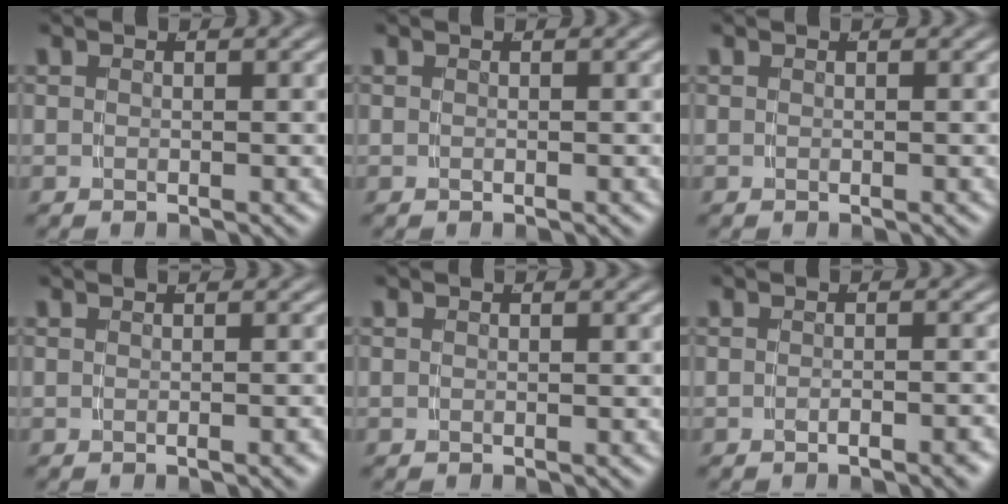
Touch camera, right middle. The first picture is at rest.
{"total": 0.0}
{"total": 0.0}
{"total": 0.8, "force": [-0.4, -0.6, 0.4], "torque": [-0.002, 0.009, -0.008]}
{"total": 0.0}
{"total": 1.5, "force": [-1.2, -0.5, 0.7], "torque": [-0.009, 0.005, -0.020]}